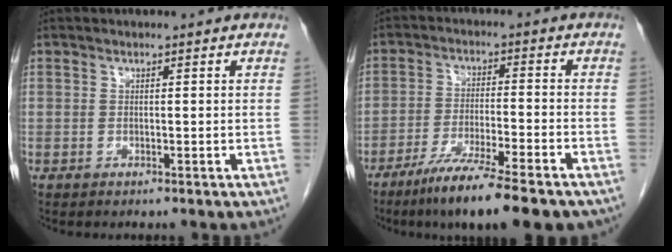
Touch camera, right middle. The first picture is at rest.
{"total": 13.0, "force": [-9.6, 0.9, 8.6], "torque": [-0.141, -0.033, -0.152]}